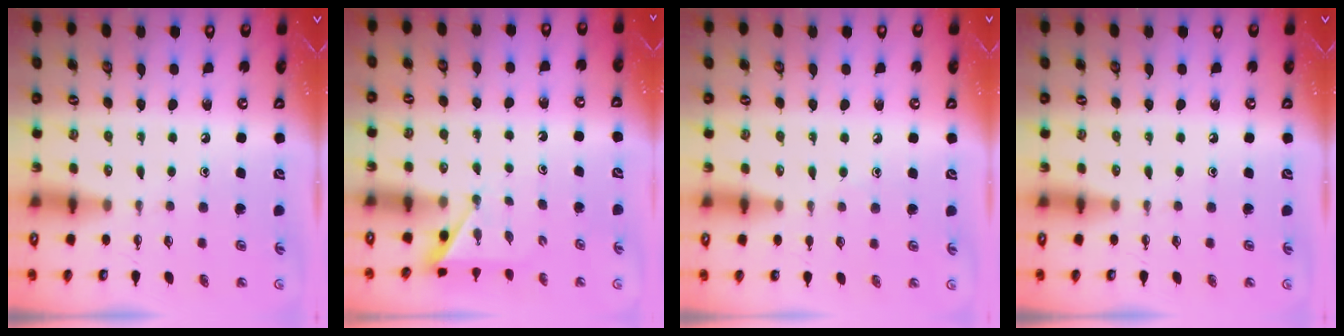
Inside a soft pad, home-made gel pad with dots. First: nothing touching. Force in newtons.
{"total": 2.9, "press": 2.9, "slide": 0.2}
{"total": 3.0, "press": 2.9, "slide": 0.4}
{"total": 0.0}